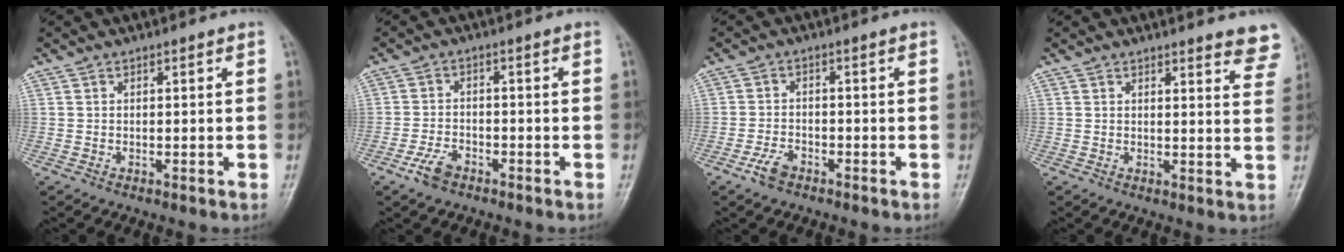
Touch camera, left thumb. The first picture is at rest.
{"total": 3.9, "force": [-2.6, 2.0, 2.1], "torque": [-0.045, 0.013, -0.049]}
{"total": 3.3, "force": [-2.2, 1.6, 1.8], "torque": [-0.038, 0.011, -0.042]}
{"total": 8.2, "force": [7.3, 1.7, 3.3], "torque": [-0.005, -0.038, 0.060]}